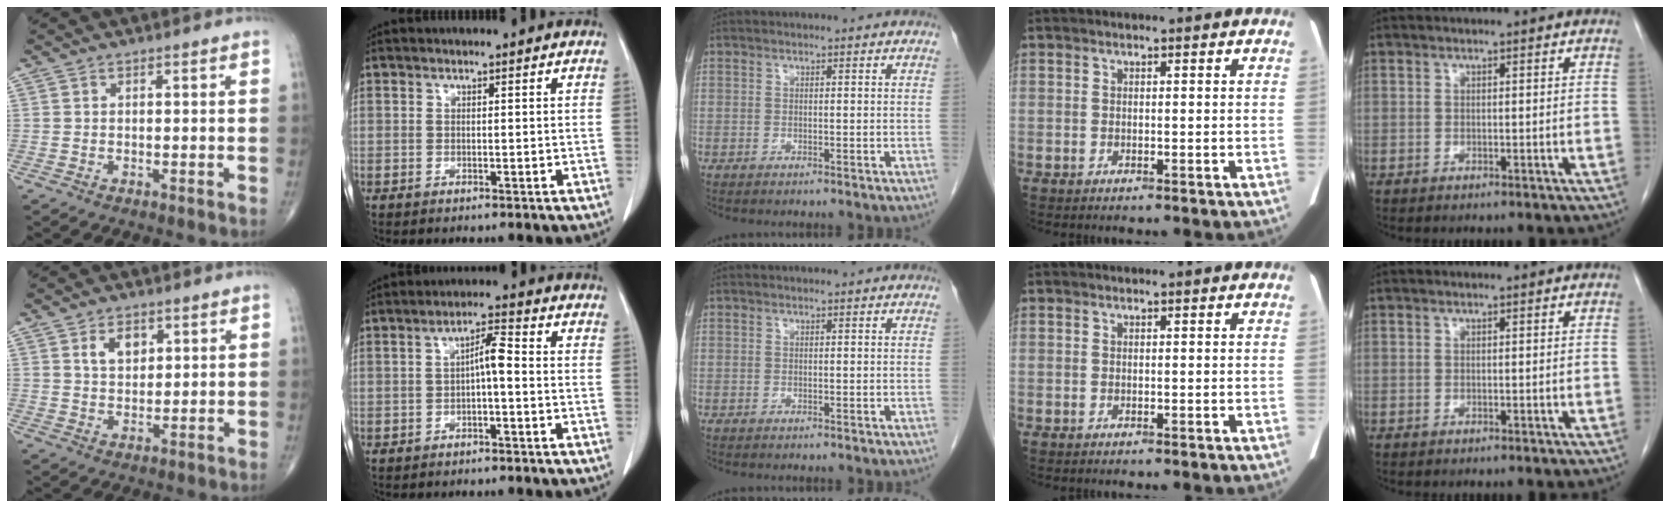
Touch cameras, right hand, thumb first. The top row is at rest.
{"thumb": {"total": 4.9, "force": [2.1, 3.1, 3.1], "torque": [-0.036, -0.012, 0.037]}, "index": {"total": 3.7, "force": [-0.4, 0.6, 3.6], "torque": [-0.061, 0.014, -0.006]}}